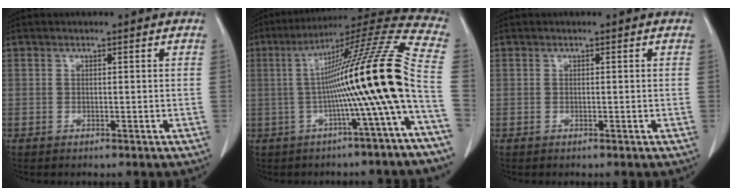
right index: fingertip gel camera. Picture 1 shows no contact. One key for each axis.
{"total": 18.0, "fx": -2.3, "fy": -2.0, "fz": 17.7, "tx": -0.263, "ty": 0.021, "tz": -0.048}
{"total": 0.0}